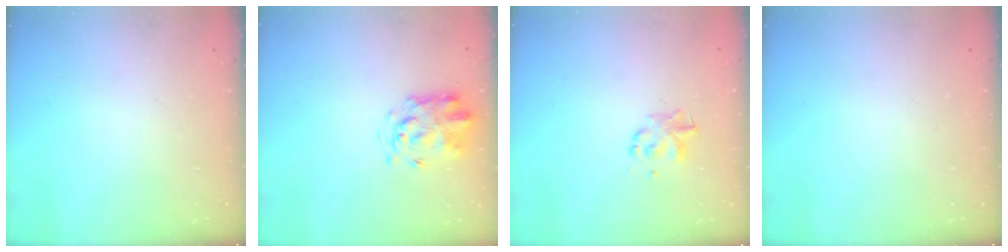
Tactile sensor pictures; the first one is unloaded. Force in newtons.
{"total": 3.6, "press": 3.4, "slide": 0.9}
{"total": 2.2, "press": 2.1, "slide": 0.4}
{"total": 0.0}